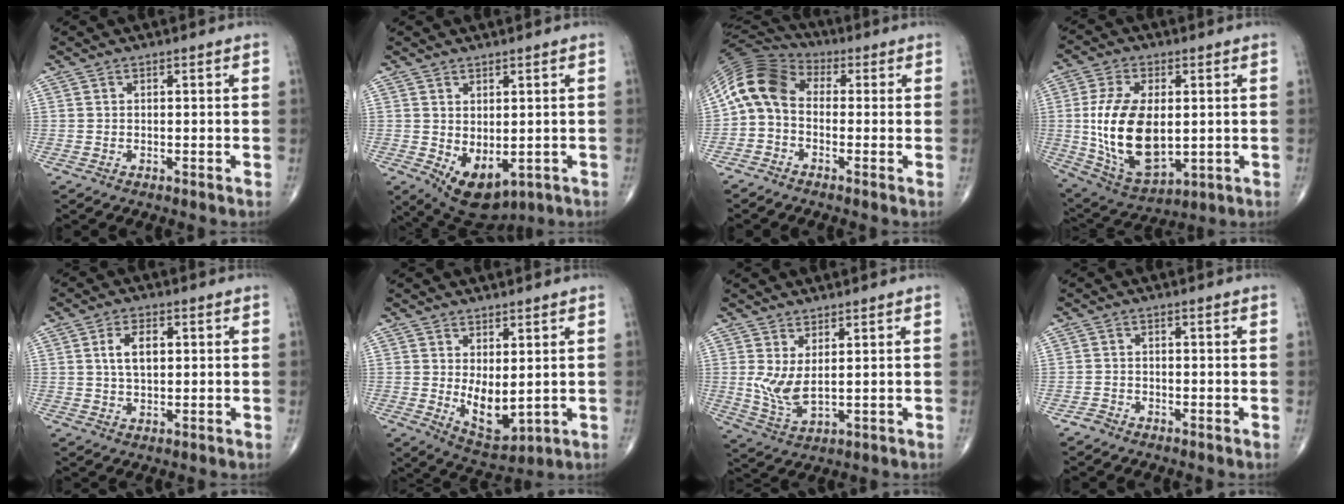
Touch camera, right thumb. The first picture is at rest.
{"total": 8.5, "force": [-1.7, 4.8, 6.8], "torque": [-0.092, -0.003, -0.001]}
{"total": 10.2, "force": [-0.2, 7.2, 7.2], "torque": [-0.135, 0.032, -0.026]}
{"total": 17.9, "force": [0.1, 9.8, 15.0], "torque": [-0.284, -0.013, 0.021]}
{"total": 5.5, "force": [1.2, 3.0, 4.4], "torque": [-0.079, 0.001, 0.020]}
{"total": 7.7, "force": [0.5, 3.8, 6.6], "torque": [-0.089, -0.022, 0.028]}
{"total": 6.1, "force": [1.3, 2.4, 5.5], "torque": [-0.120, -0.021, 0.037]}
{"total": 1.5, "force": [-1.2, 0.8, 0.1], "torque": [-0.005, 0.002, -0.027]}